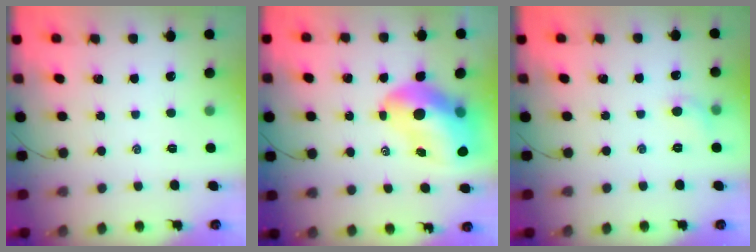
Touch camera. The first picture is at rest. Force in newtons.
{"total": 14.5, "press": 13.9, "slide": 4.1}
{"total": 4.7, "press": 4.5, "slide": 1.5}